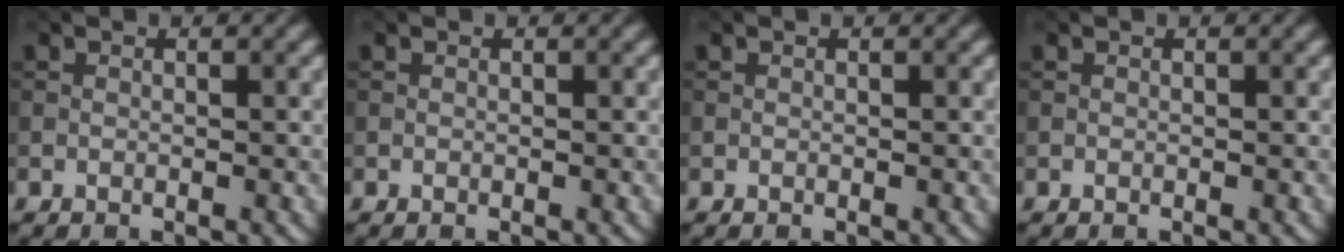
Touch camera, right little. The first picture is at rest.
{"total": 0.0}
{"total": 0.0}
{"total": 0.0}